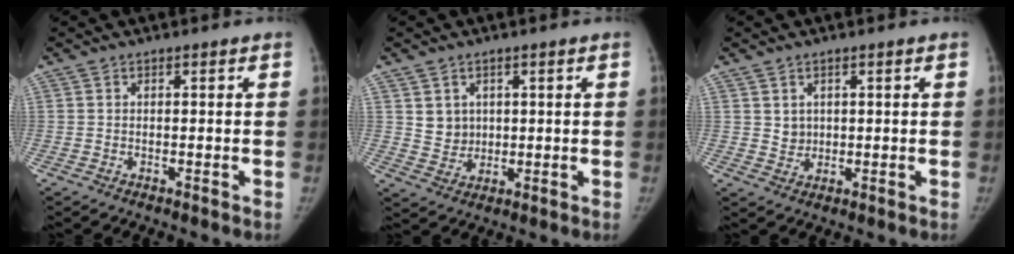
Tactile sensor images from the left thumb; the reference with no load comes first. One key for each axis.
{"total": 4.6, "fx": 1.4, "fy": 4.1, "fz": 1.4, "tx": -0.003, "ty": -0.011, "tz": 0.036}
{"total": 2.5, "fx": 0.9, "fy": 2.2, "fz": 0.8, "tx": -0.003, "ty": -0.009, "tz": 0.025}